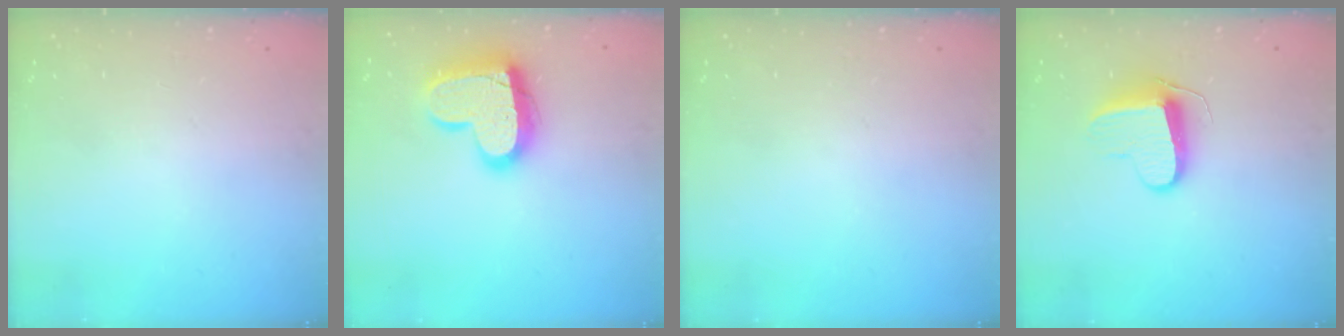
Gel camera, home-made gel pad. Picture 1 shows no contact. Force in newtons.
{"total": 17.2, "press": 17.2, "slide": 1.3}
{"total": 0.0}
{"total": 9.8, "press": 9.8, "slide": 0.5}